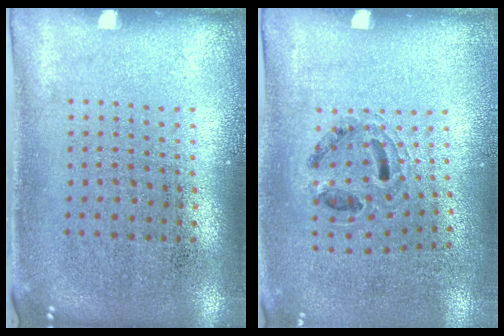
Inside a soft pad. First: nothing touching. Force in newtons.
{"total": 0.9, "press": 0.8, "slide": 0.5}